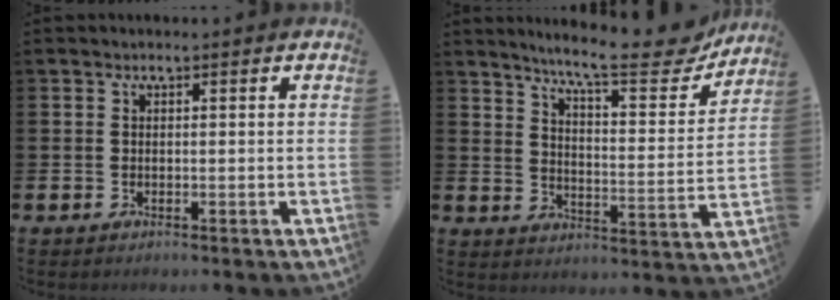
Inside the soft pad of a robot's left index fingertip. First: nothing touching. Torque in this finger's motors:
{"motor_torque": [0.70, -0.89, 0.43, 0.15]}